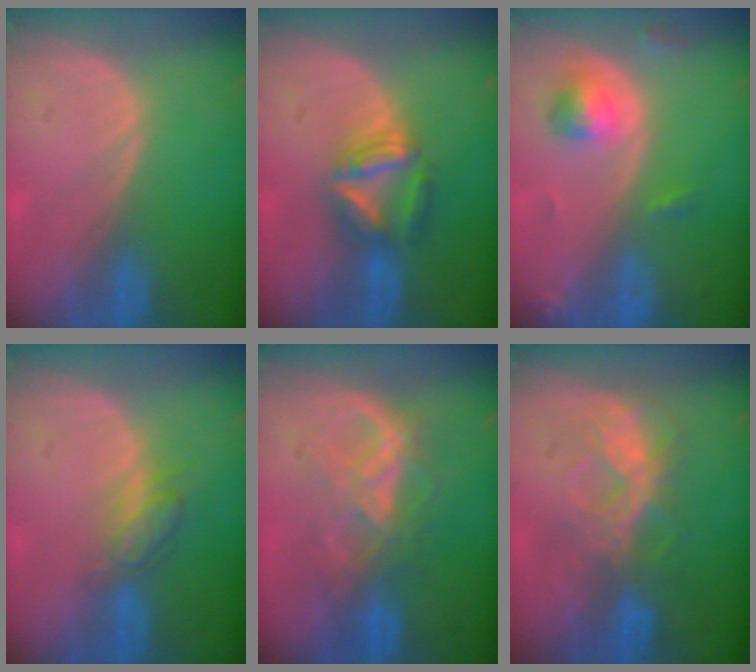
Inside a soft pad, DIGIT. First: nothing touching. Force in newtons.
{"total": 6.2, "press": 6.0, "slide": 1.5}
{"total": 4.4, "press": 4.4, "slide": 0.6}
{"total": 4.8, "press": 4.2, "slide": 2.1}
{"total": 6.5, "press": 6.5, "slide": 0.5}
{"total": 6.5, "press": 6.5, "slide": 0.4}